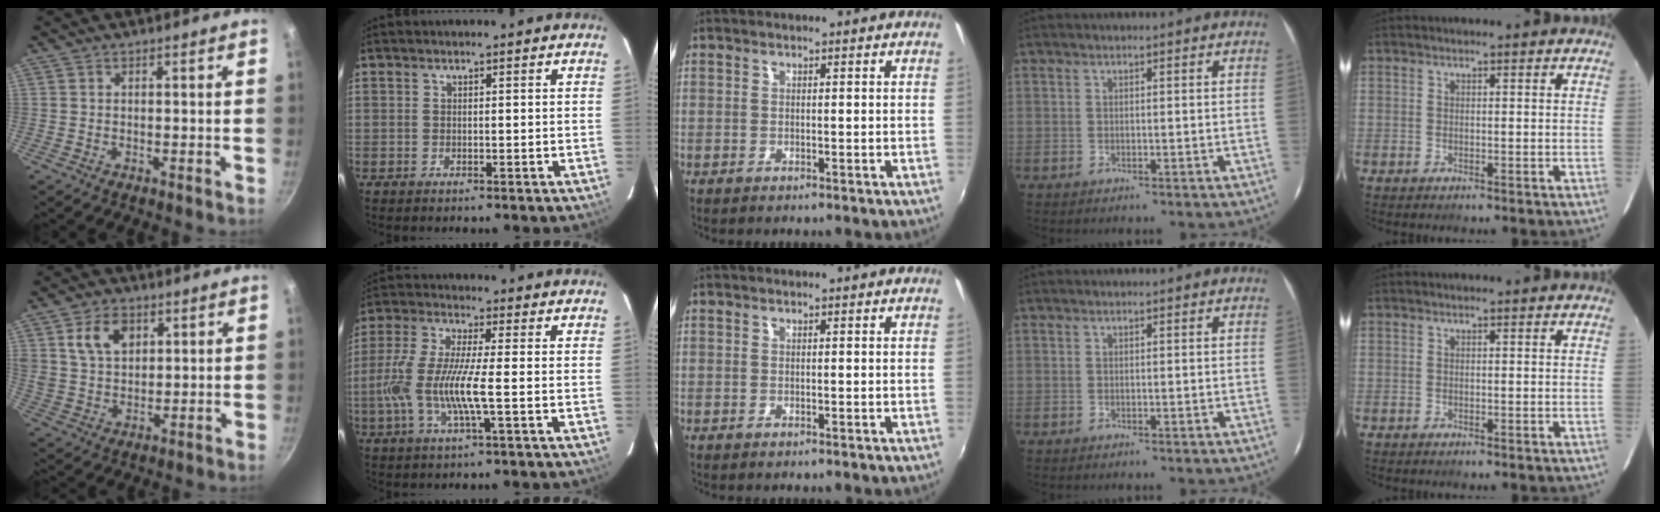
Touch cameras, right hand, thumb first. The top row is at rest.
{"thumb": {"total": 8.7, "force": [3.4, 6.1, 5.2], "torque": [-0.077, -0.009, 0.064]}, "index": {"total": 11.2, "force": [-2.4, 1.2, 10.9], "torque": [-0.228, -0.006, -0.048]}}